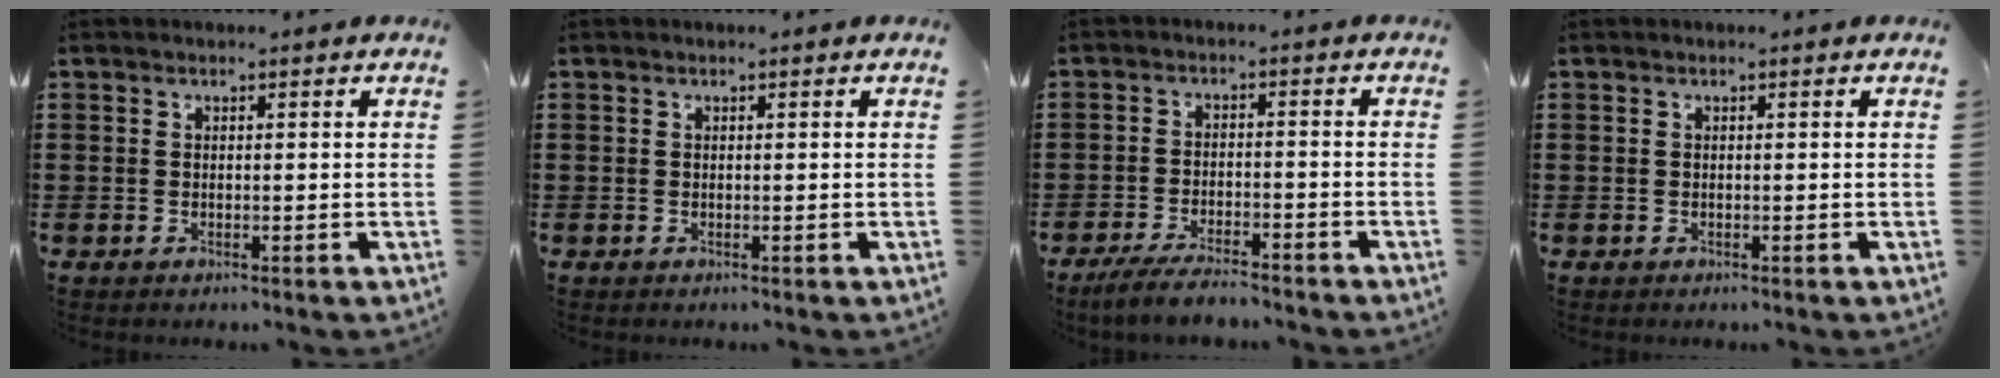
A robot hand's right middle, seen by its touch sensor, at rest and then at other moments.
{"total": 0.0}
{"total": 4.3, "force": [-3.9, 0.4, 1.7], "torque": [-0.041, -0.004, -0.079]}
{"total": 0.0}